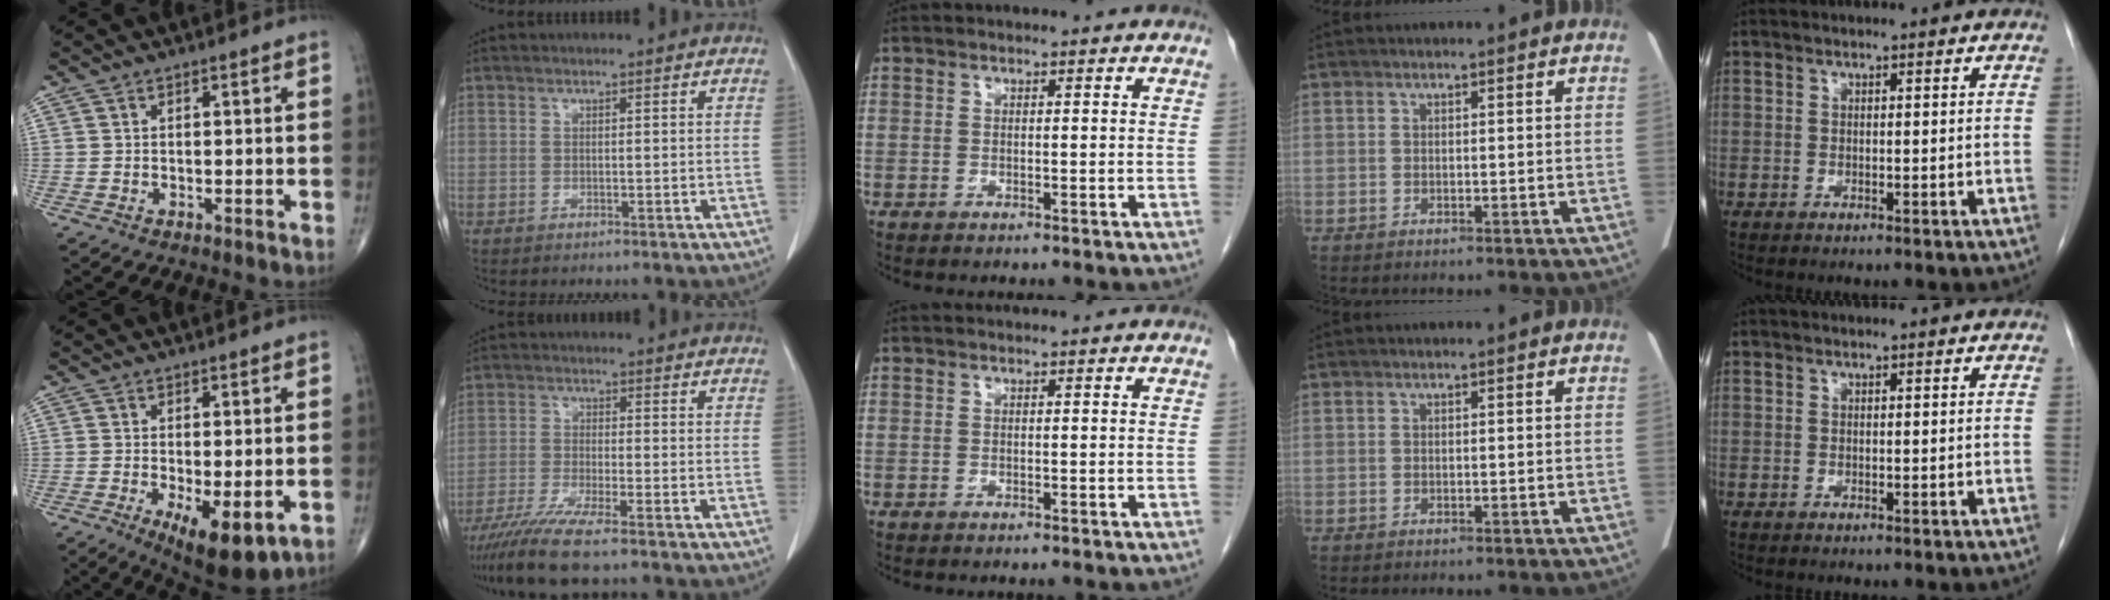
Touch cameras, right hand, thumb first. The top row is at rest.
{"thumb": {"total": 9.8, "force": [-3.1, 3.7, 8.5], "torque": [-0.126, -0.018, -0.039]}, "index": {"total": 7.9, "force": [-6.3, -0.4, 4.8], "torque": [-0.081, -0.024, -0.110]}}